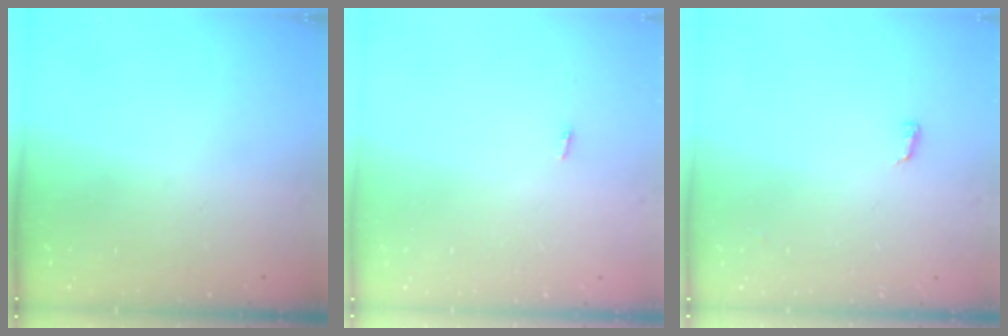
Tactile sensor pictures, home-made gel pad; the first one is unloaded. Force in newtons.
{"total": 2.8, "press": 1.8, "slide": 2.2}
{"total": 6.4, "press": 3.8, "slide": 5.1}